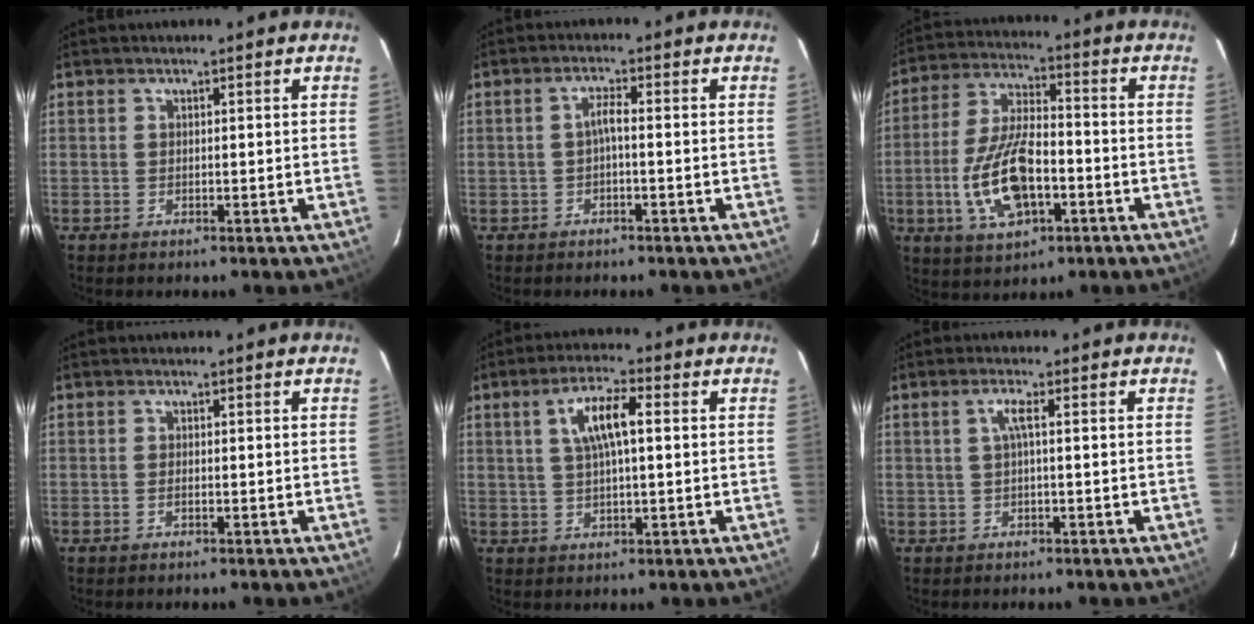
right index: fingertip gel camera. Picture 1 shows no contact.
{"total": 2.0, "force": [-0.7, 0.2, 1.9], "torque": [-0.038, 0.007, -0.012]}
{"total": 14.6, "force": [-4.4, 6.4, 12.3], "torque": [-0.259, 0.000, -0.076]}
{"total": 0.9, "force": [-0.4, 0.2, 0.7], "torque": [-0.016, 0.002, -0.007]}
{"total": 7.3, "force": [1.6, 2.1, 6.8], "torque": [-0.127, 0.013, 0.033]}
{"total": 2.2, "force": [0.1, -0.1, 2.2], "torque": [-0.044, 0.005, 0.000]}